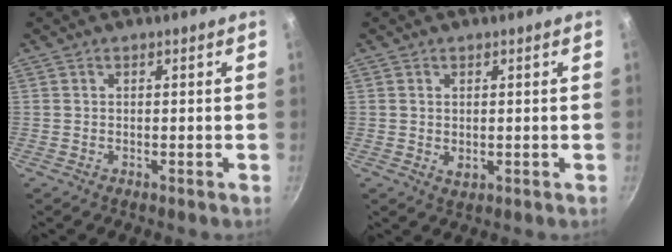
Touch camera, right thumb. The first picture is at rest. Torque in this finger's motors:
{"motor_torque": [-0.37, 0.15, 0.45, 0.06, -0.01]}